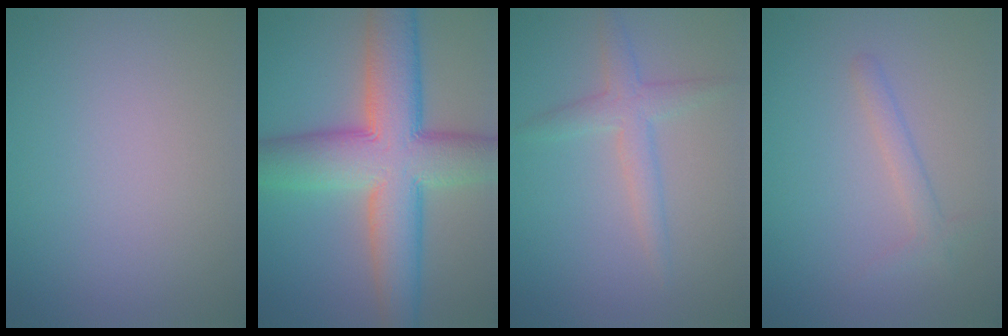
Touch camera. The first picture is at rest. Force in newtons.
{"total": 11.6, "press": 11.6, "slide": 0.7}
{"total": 2.7, "press": 2.7, "slide": 0.0}
{"total": 1.6, "press": 1.6, "slide": 0.1}